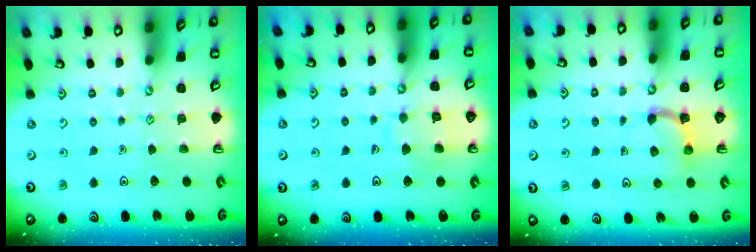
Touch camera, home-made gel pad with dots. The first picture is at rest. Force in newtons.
{"total": 8.4, "press": 8.4, "slide": 0.8}
{"total": 5.1, "press": 5.0, "slide": 0.9}